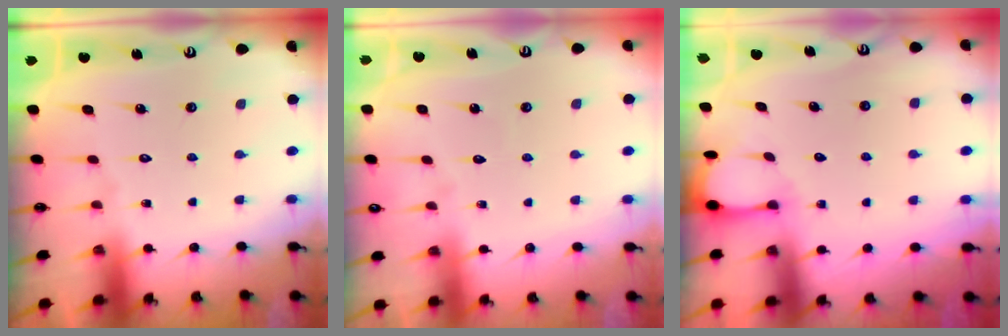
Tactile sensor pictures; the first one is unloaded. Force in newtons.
{"total": 2.8, "press": 2.8, "slide": 0.2}
{"total": 2.0, "press": 2.0, "slide": 0.3}